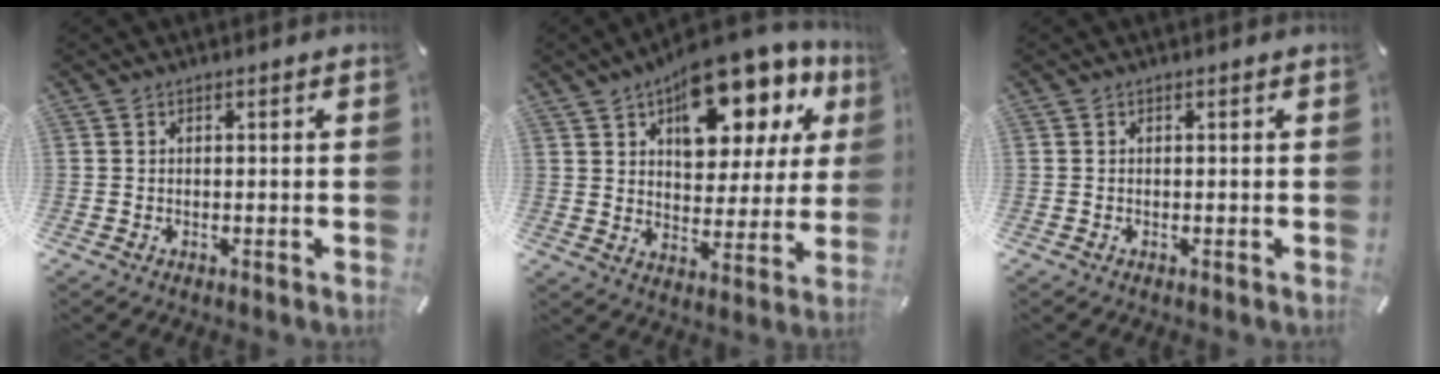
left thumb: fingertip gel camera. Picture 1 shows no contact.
{"total": 17.7, "force": [11.2, 9.3, 10.1], "torque": [-0.136, -0.069, 0.193]}
{"total": 0.0}